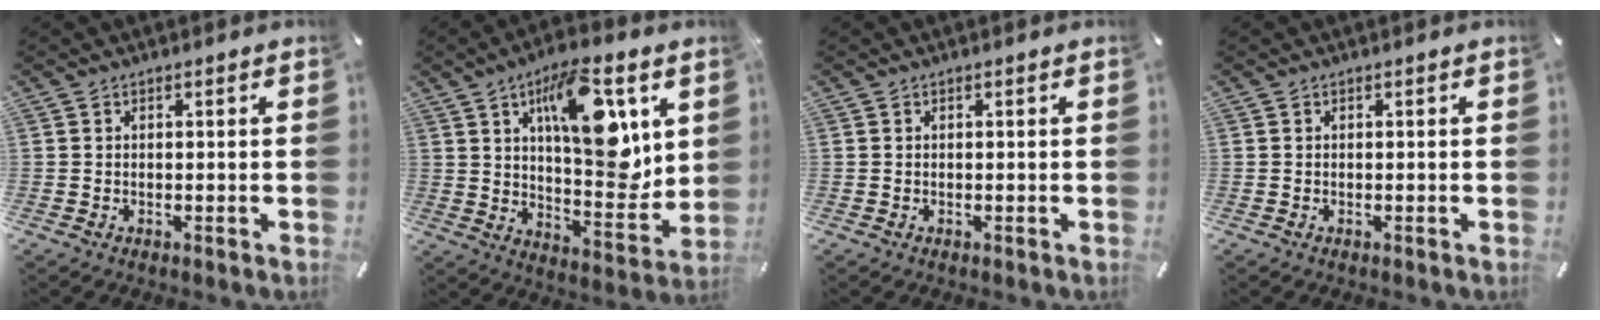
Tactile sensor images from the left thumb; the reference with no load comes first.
{"total": 18.4, "force": [7.7, 7.4, 15.1], "torque": [-0.224, -0.036, 0.120]}
{"total": 0.0}
{"total": 0.0}